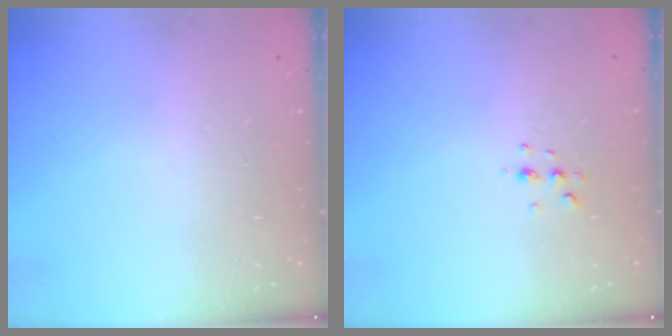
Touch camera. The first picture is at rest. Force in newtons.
{"total": 3.7, "press": 3.6, "slide": 0.7}